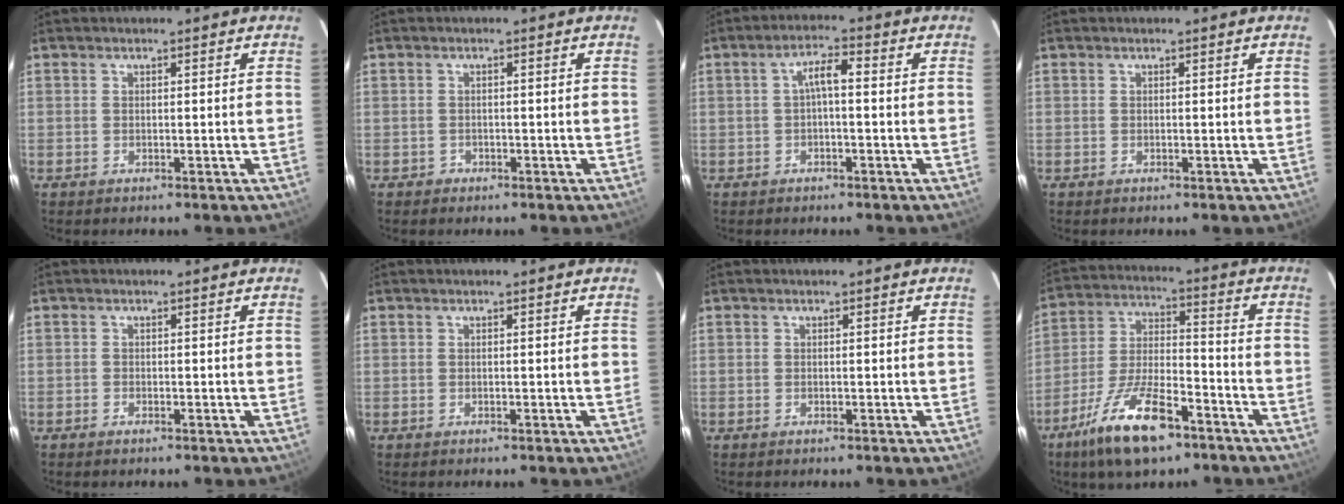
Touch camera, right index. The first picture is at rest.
{"total": 1.1, "force": [-0.7, 0.9, -0.1], "torque": [0.000, 0.005, -0.009]}
{"total": 3.4, "force": [-0.3, 1.0, 3.3], "torque": [-0.062, 0.013, -0.004]}
{"total": 0.0}
{"total": 0.6, "force": [-0.5, 0.2, 0.2], "torque": [-0.006, -0.001, -0.012]}
{"total": 0.0}
{"total": 0.0}
{"total": 15.8, "force": [-10.1, 5.5, 10.8], "torque": [-0.223, -0.016, -0.182]}